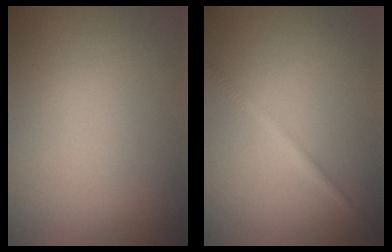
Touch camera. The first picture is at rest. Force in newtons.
{"total": 1.7, "press": 1.7, "slide": 0.0}